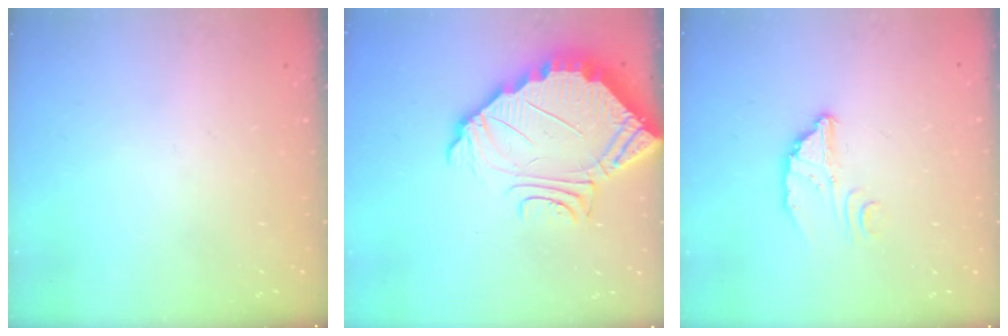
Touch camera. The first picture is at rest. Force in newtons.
{"total": 9.7, "press": 9.7, "slide": 0.8}
{"total": 3.7, "press": 3.7, "slide": 0.2}